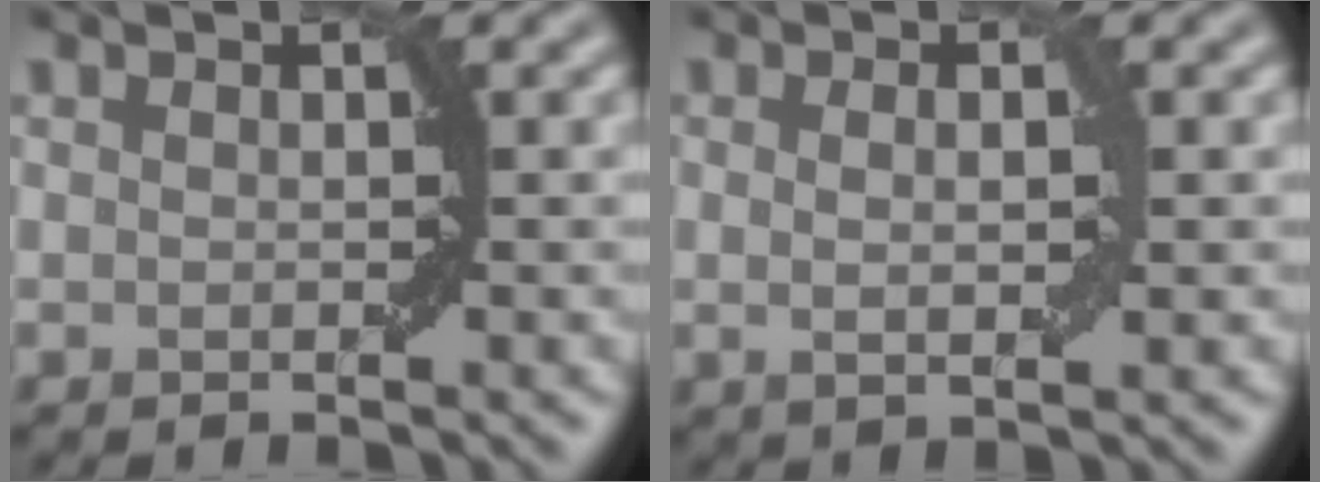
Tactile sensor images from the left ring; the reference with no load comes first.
{"total": 2.0, "force": [0.3, 0.4, 2.0], "torque": [-0.033, 0.000, 0.005]}